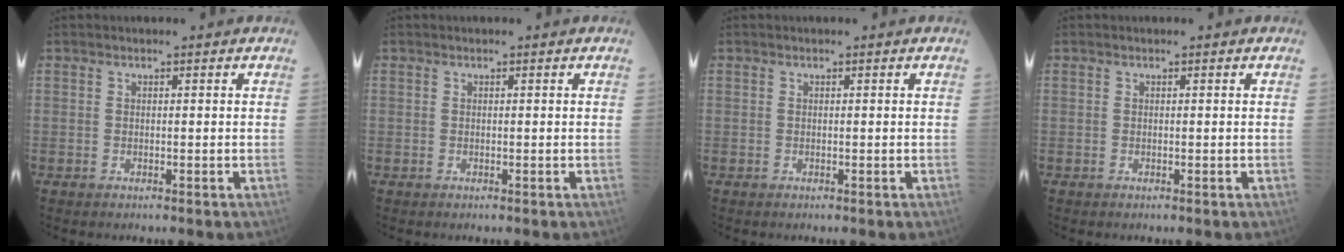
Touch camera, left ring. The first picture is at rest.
{"total": 0.0}
{"total": 0.0}
{"total": 0.0}